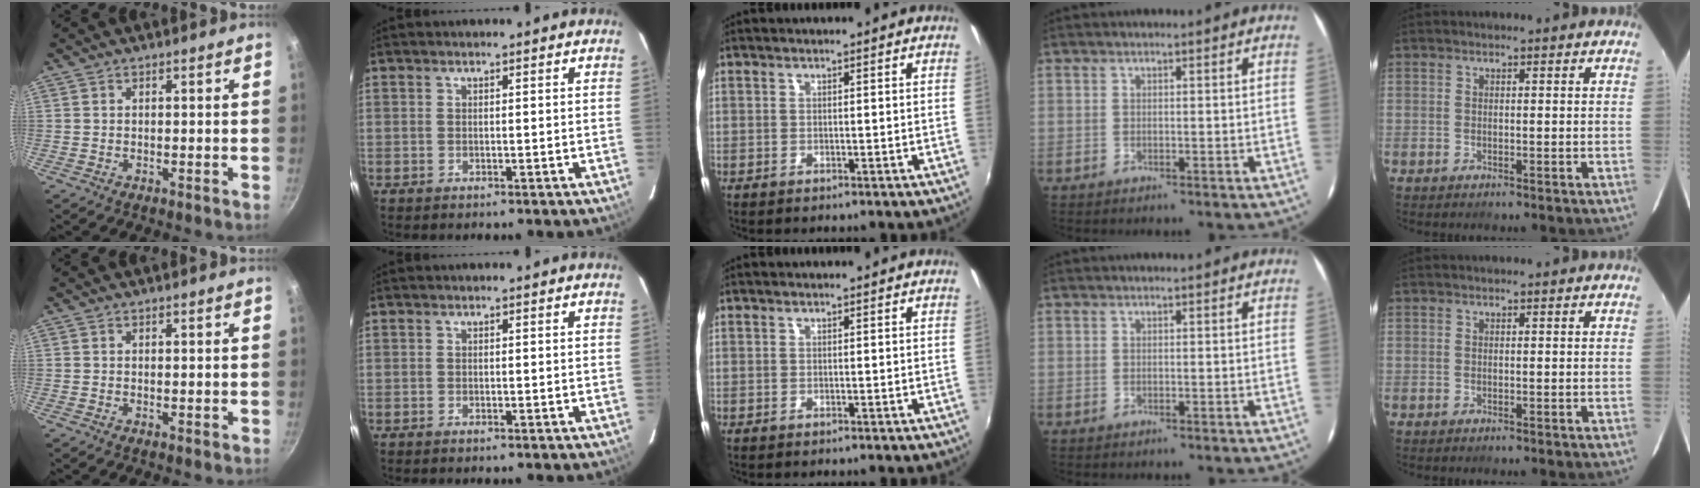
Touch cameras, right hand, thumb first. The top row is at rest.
{}